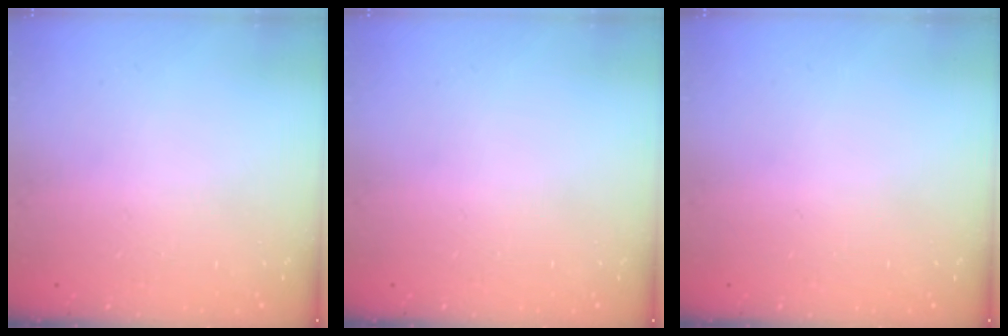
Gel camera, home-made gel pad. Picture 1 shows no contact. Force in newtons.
{"total": 0.0}
{"total": 0.0}